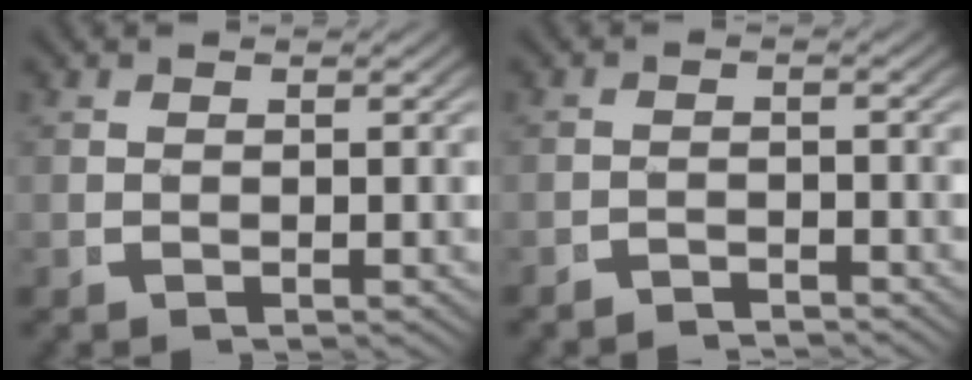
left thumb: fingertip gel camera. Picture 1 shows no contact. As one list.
[{"total": 2.2, "force": [-2.2, 0.2, 0.0], "torque": [0.005, -0.008, -0.039]}]